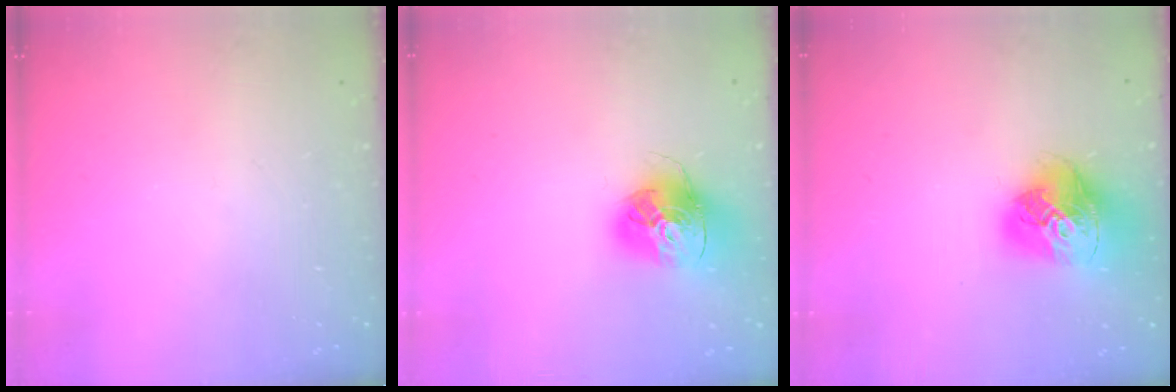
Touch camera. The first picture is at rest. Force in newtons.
{"total": 16.6, "press": 16.6, "slide": 1.6}
{"total": 17.5, "press": 17.4, "slide": 2.0}